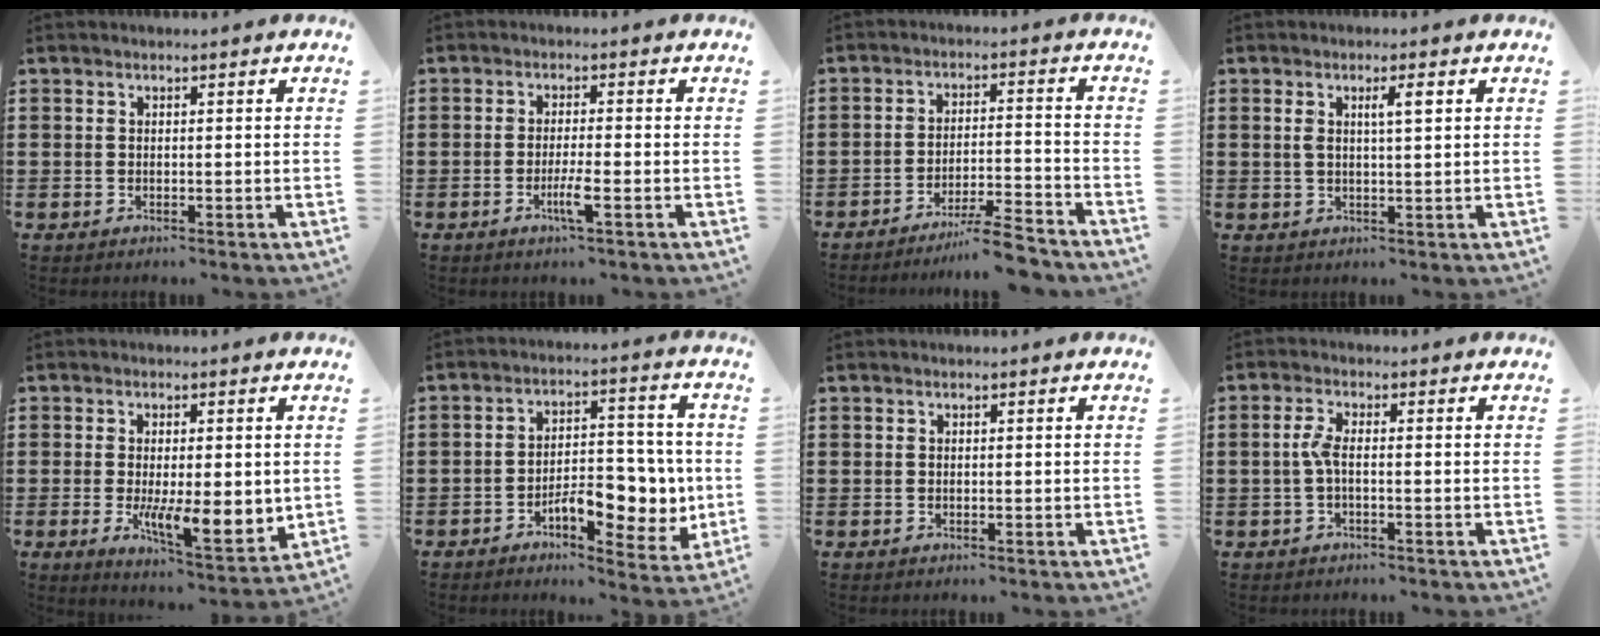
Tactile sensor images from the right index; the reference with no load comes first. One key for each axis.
{"total": 3.5, "fx": -1.6, "fy": 0.1, "fz": 3.1, "tx": -0.059, "ty": -0.009, "tz": -0.031}
{"total": 6.4, "fx": -5.7, "fy": -0.3, "fz": 2.9, "tx": -0.052, "ty": -0.008, "tz": -0.108}
{"total": 3.0, "fx": 1.0, "fy": 0.6, "fz": 2.8, "tx": -0.056, "ty": 0.006, "tz": 0.014}
{"total": 8.1, "fx": -0.9, "fy": 3.1, "fz": 7.4, "tx": -0.130, "ty": -0.007, "tz": -0.010}
{"total": 9.2, "fx": -2.8, "fy": 4.8, "fz": 7.3, "tx": -0.088, "ty": 0.001, "tz": -0.047}
{"total": 0.0}
{"total": 2.9, "fx": -0.5, "fy": 0.7, "fz": 2.8, "tx": -0.068, "ty": -0.003, "tz": -0.015}